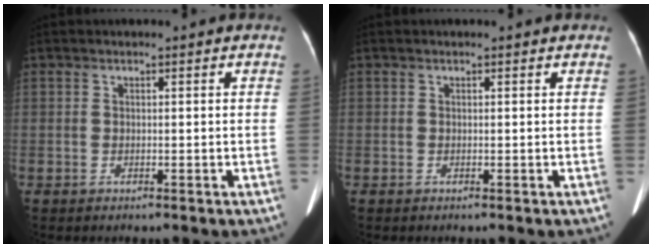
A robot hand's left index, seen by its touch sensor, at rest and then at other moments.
{"total": 1.5, "force": [1.4, 0.3, 0.6], "torque": [-0.004, 0.003, 0.012]}